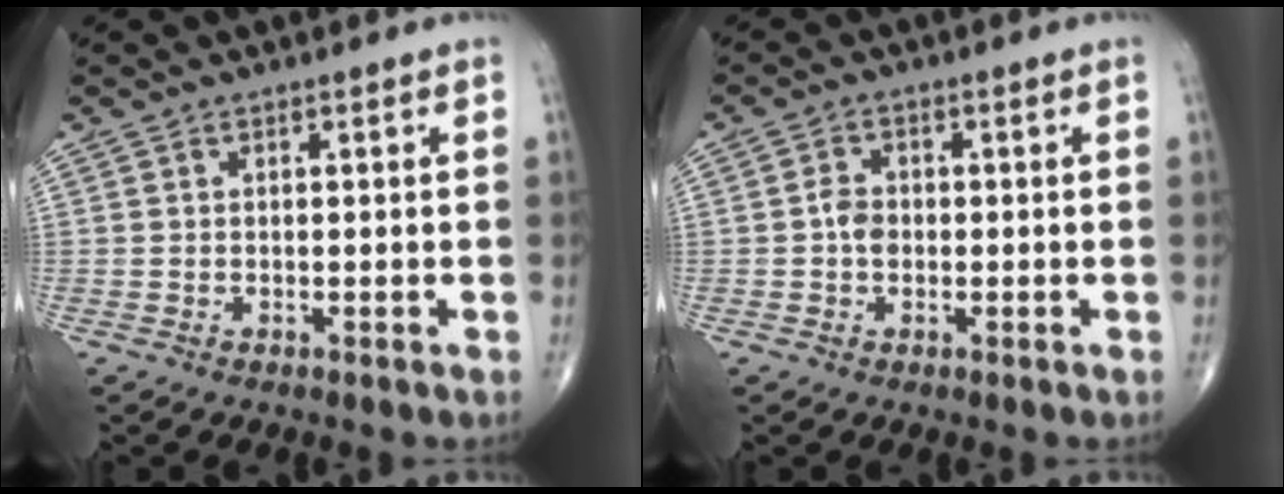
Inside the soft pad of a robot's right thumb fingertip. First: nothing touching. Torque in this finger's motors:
{"motor_torque": [0.24, 0.14, 0.15, -0.09, 0.15]}